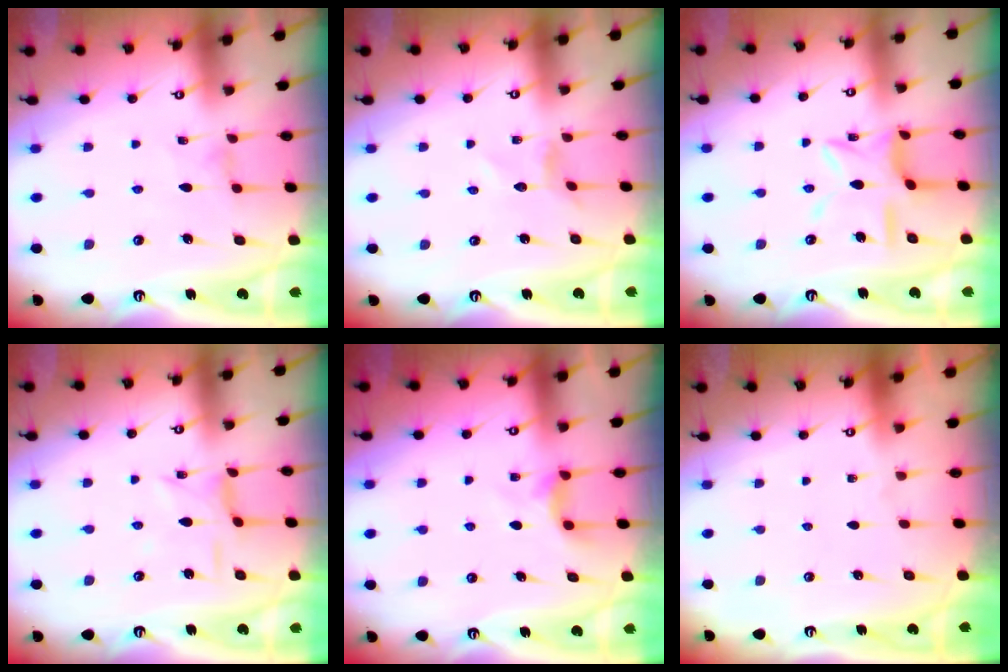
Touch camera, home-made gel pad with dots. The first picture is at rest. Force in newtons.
{"total": 2.2, "press": 2.2, "slide": 0.1}
{"total": 10.3, "press": 10.3, "slide": 0.8}
{"total": 2.9, "press": 2.8, "slide": 0.5}
{"total": 4.0, "press": 4.0, "slide": 0.2}
{"total": 0.0}